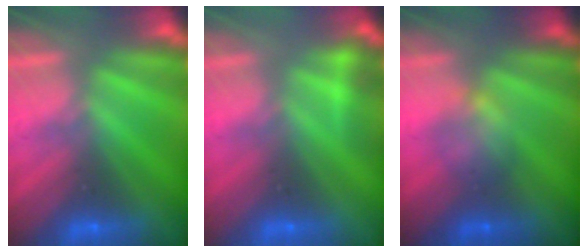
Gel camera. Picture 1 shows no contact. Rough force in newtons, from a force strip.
{"total": 2.9}
{"total": 2.1}